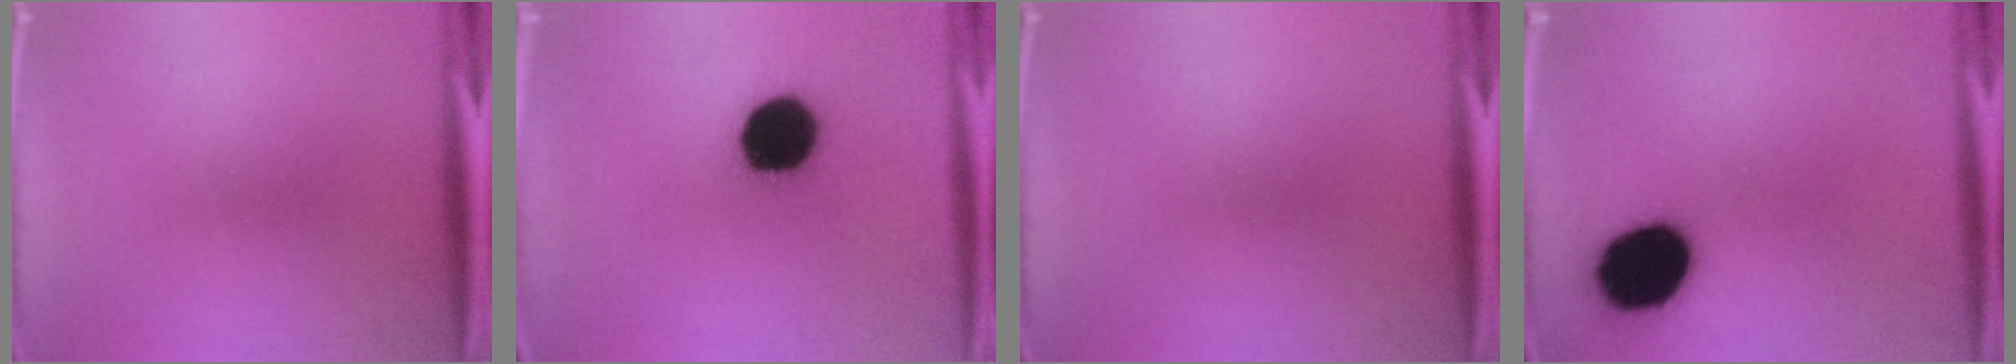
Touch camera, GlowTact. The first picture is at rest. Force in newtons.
{"total": 15.1}
{"total": 0.0}
{"total": 17.0}